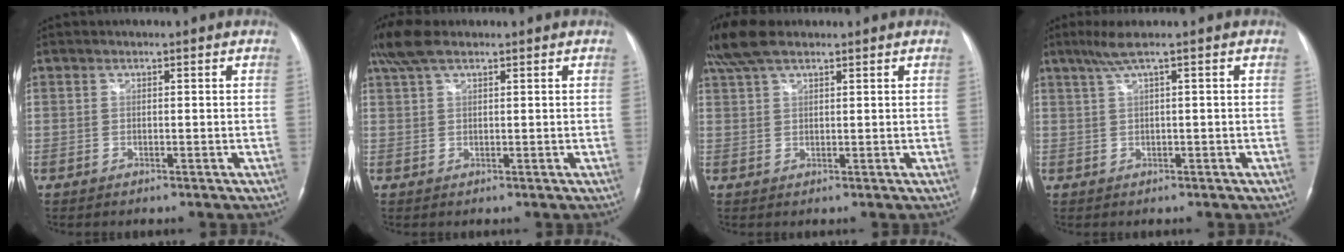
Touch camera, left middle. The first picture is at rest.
{"total": 5.1, "force": [3.8, 1.5, 3.1], "torque": [-0.077, 0.026, 0.077]}
{"total": 6.1, "force": [4.7, 1.9, 3.4], "torque": [-0.082, 0.026, 0.096]}
{"total": 3.1, "force": [1.5, -0.6, 2.6], "torque": [-0.067, 0.015, 0.036]}